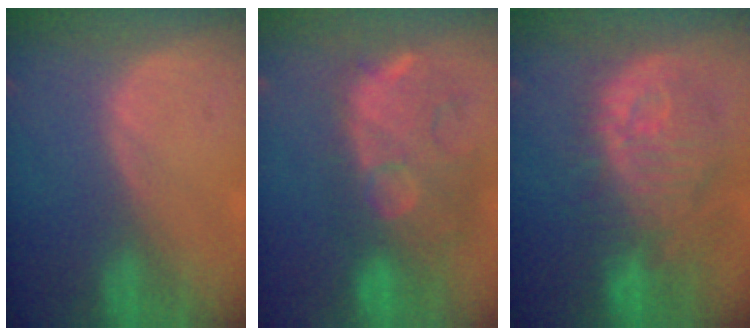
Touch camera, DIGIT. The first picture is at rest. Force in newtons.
{"total": 11.3, "press": 10.5, "slide": 4.4}
{"total": 12.2, "press": 10.9, "slide": 5.4}